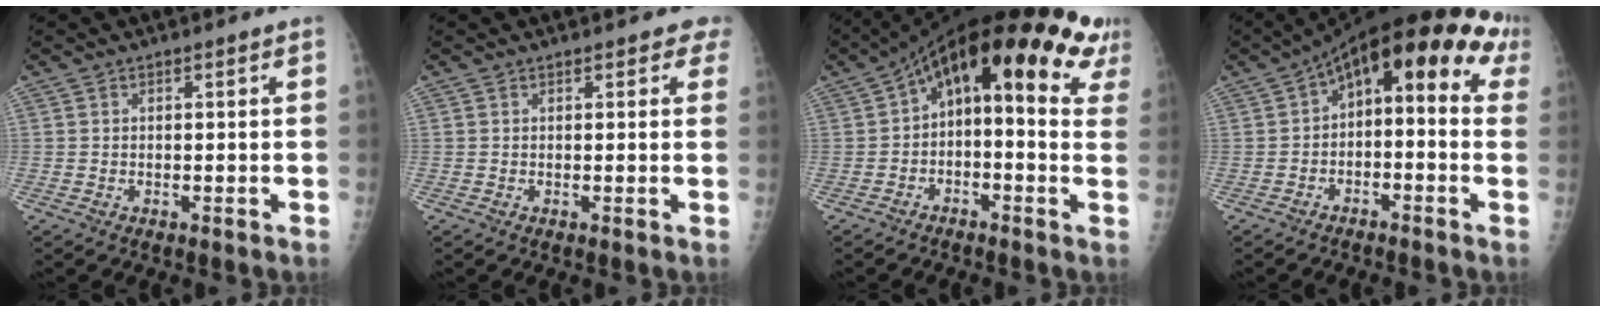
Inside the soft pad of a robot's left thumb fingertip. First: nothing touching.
{"total": 2.1, "force": [1.4, 1.2, 0.9], "torque": [0.017, -0.003, 0.005]}
{"total": 19.5, "force": [7.0, 8.2, 16.3], "torque": [-0.210, 0.043, 0.087]}
{"total": 14.0, "force": [2.9, 6.9, 11.9], "torque": [-0.126, 0.054, 0.025]}